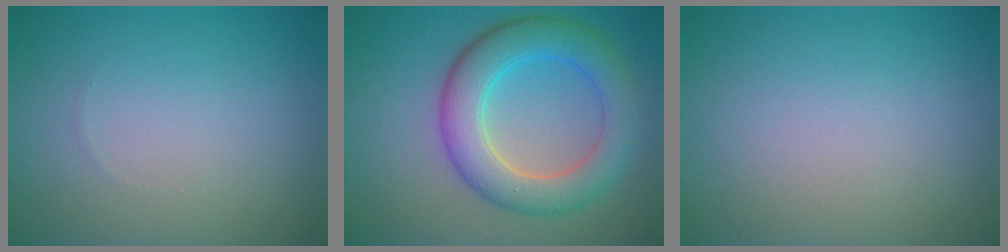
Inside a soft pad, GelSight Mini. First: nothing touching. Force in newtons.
{"total": 6.7, "press": 6.7, "slide": 0.5}
{"total": 0.0}